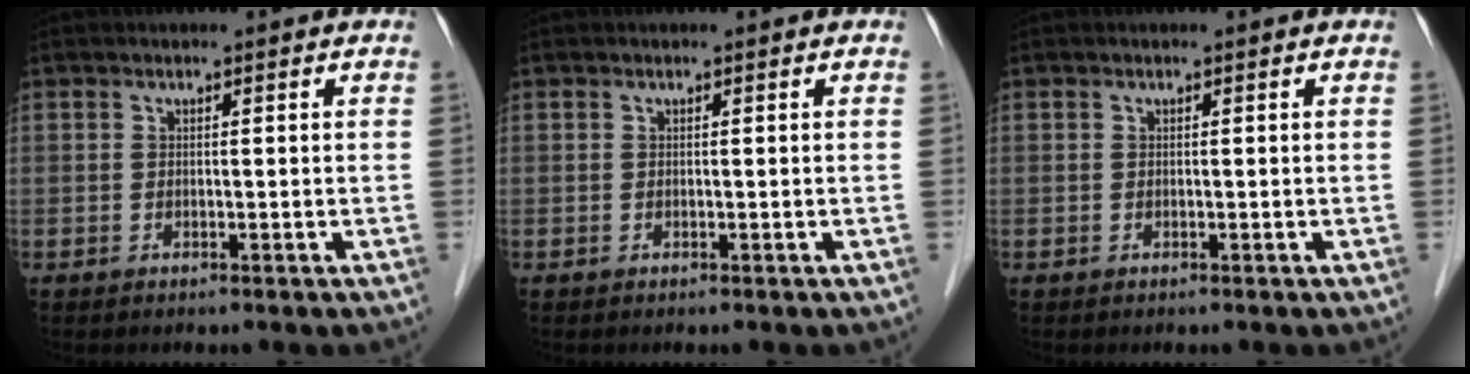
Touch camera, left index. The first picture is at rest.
{"total": 0.0}
{"total": 0.0}